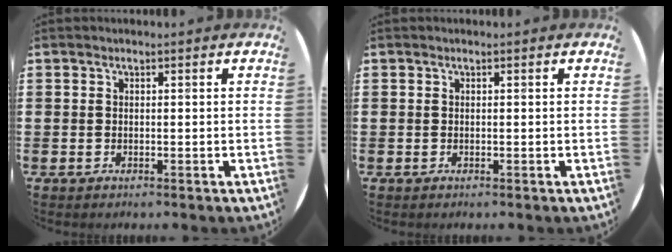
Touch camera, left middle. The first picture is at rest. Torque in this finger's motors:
{"motor_torque": [0.56, -0.66, 0.04, 0.01]}